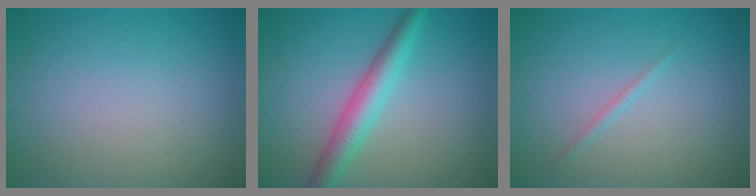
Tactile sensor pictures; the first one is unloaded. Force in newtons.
{"total": 3.8, "press": 3.8, "slide": 0.0}
{"total": 0.6, "press": 0.6, "slide": 0.1}